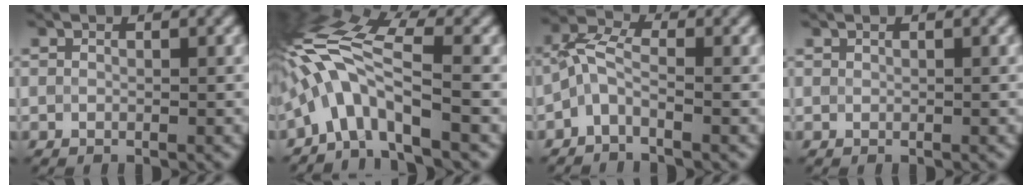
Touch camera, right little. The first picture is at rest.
{"total": 7.3, "force": [-3.1, 2.3, 6.3], "torque": [-0.123, 0.019, -0.070]}
{"total": 2.9, "force": [-1.2, 1.2, 2.3], "torque": [-0.056, 0.011, -0.037]}
{"total": 0.0}